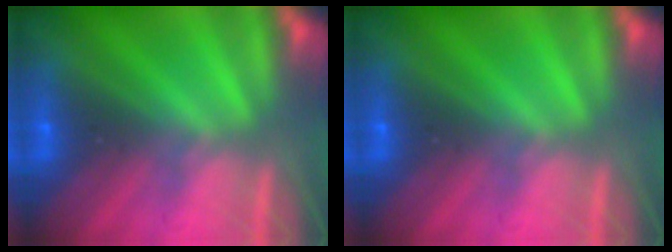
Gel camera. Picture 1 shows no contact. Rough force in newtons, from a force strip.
{"total": 0.0}